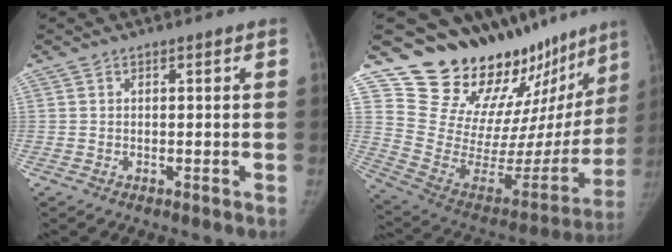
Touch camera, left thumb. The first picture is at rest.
{"total": 25.8, "force": [22.4, 8.8, 9.2], "torque": [-0.096, -0.181, 0.337]}